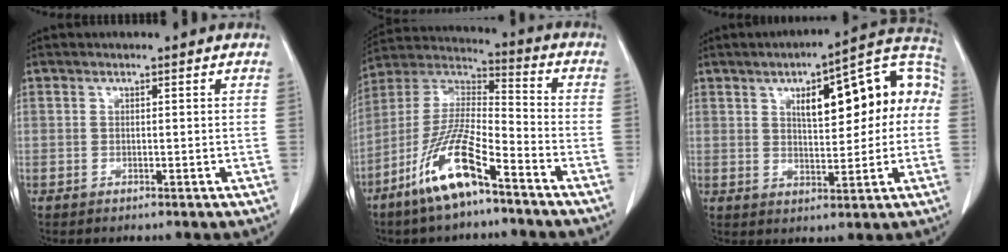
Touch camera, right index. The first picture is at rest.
{"total": 14.0, "force": [-8.4, 2.2, 10.9], "torque": [-0.227, -0.015, -0.161]}
{"total": 14.6, "force": [2.5, 3.6, 13.9], "torque": [-0.184, 0.046, 0.033]}